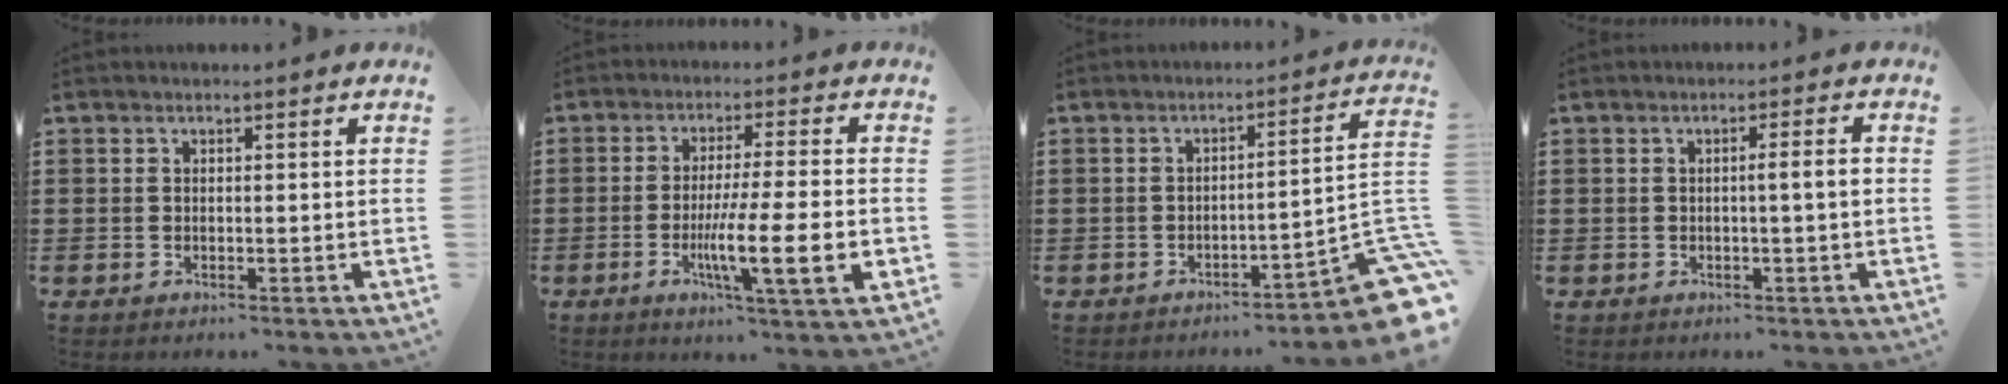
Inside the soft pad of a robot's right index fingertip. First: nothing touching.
{"total": 11.2, "force": [-2.8, 1.0, 10.8], "torque": [-0.197, -0.018, -0.050]}
{"total": 6.9, "force": [-4.2, 1.3, 5.3], "torque": [-0.067, -0.014, -0.080]}
{"total": 2.3, "force": [-0.2, 0.0, 2.3], "torque": [-0.040, -0.003, -0.005]}